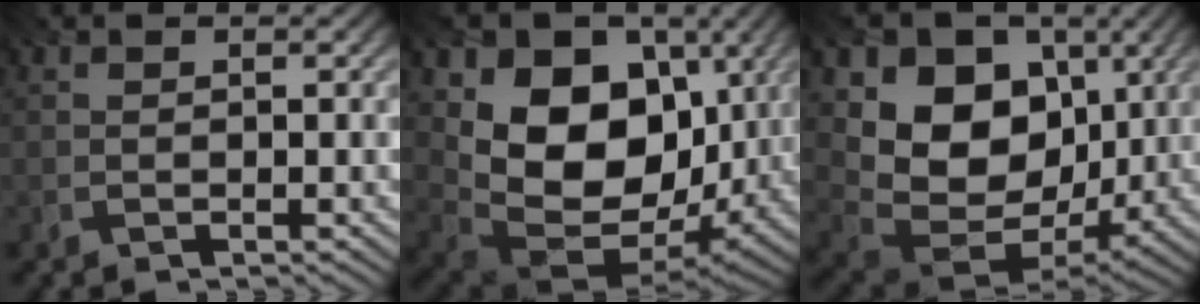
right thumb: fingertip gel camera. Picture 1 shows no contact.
{"total": 16.6, "force": [1.9, 11.9, 11.4], "torque": [-0.227, -0.033, 0.055]}
{"total": 15.3, "force": [2.0, 11.5, 9.9], "torque": [-0.201, -0.011, 0.051]}